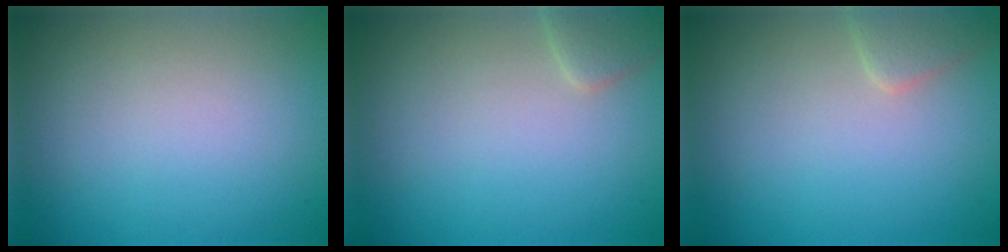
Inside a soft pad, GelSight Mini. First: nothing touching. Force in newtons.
{"total": 1.7, "press": 1.7, "slide": 0.1}
{"total": 1.8, "press": 1.8, "slide": 0.1}